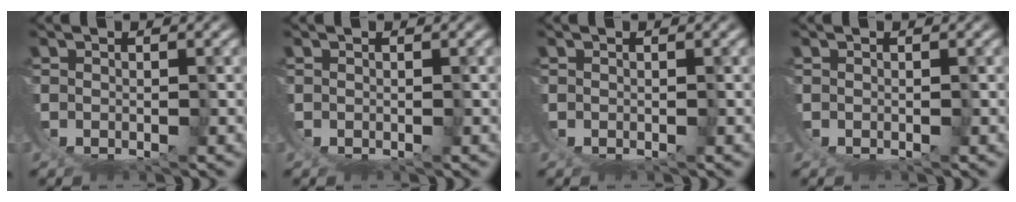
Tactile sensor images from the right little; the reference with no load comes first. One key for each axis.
{"total": 0.0}
{"total": 0.0}
{"total": 0.0}